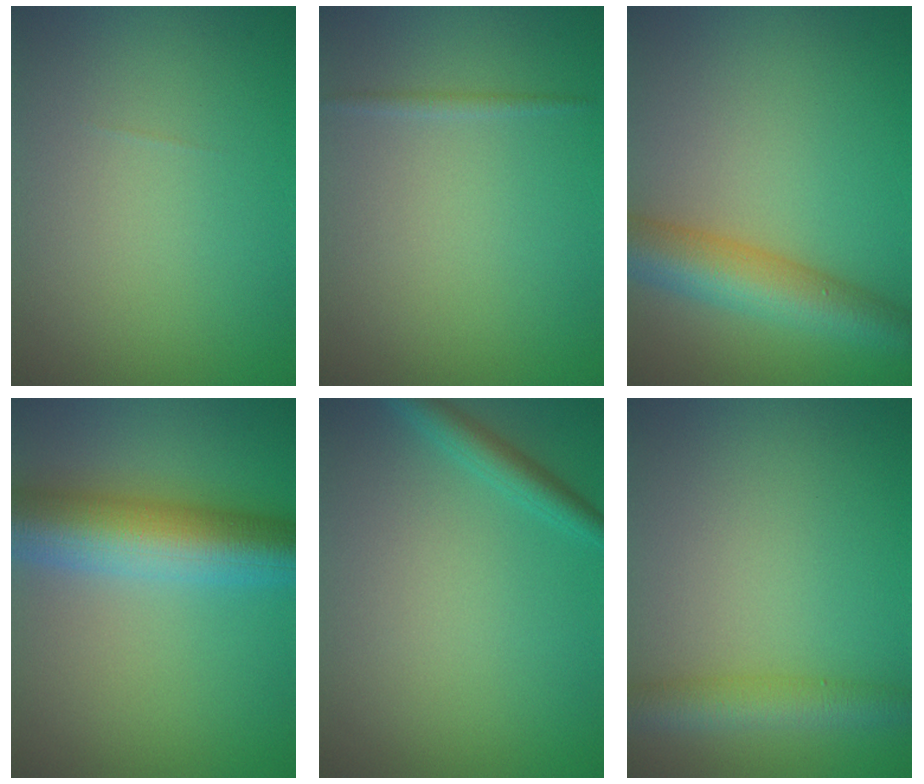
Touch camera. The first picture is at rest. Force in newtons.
{"total": 0.7, "press": 0.7, "slide": 0.0}
{"total": 6.5, "press": 6.5, "slide": 0.2}
{"total": 10.0, "press": 10.0, "slide": 0.2}
{"total": 2.2, "press": 2.2, "slide": 0.1}
{"total": 3.5, "press": 3.5, "slide": 0.1}